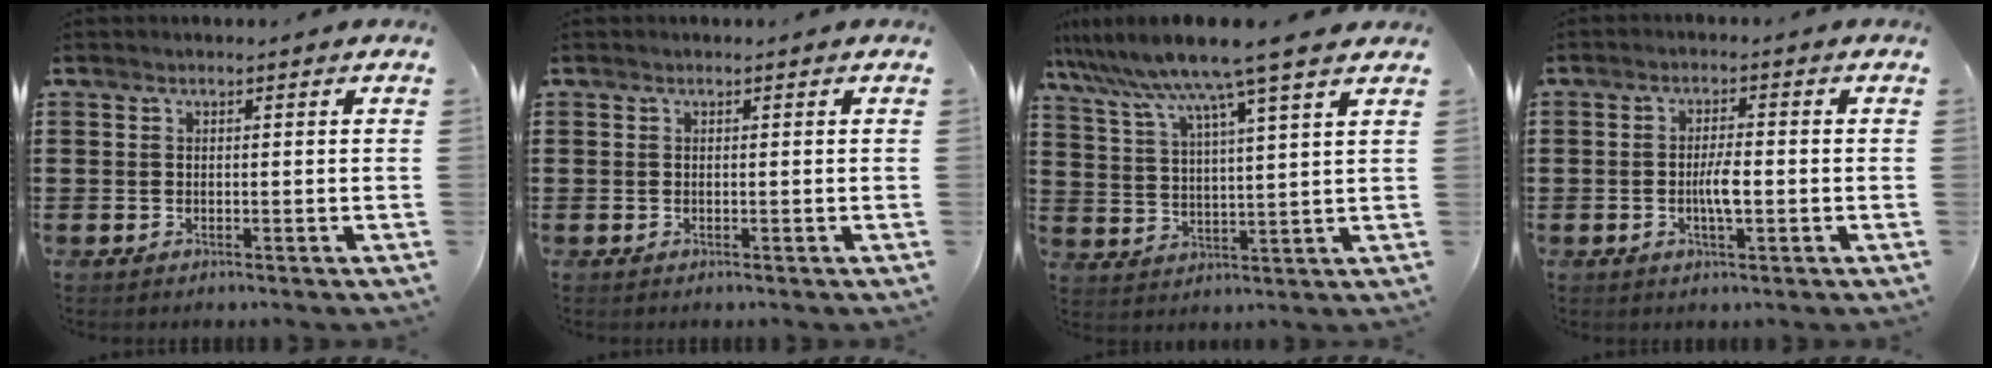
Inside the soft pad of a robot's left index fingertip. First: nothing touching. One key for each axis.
{"total": 0.0}
{"total": 8.7, "fx": 7.1, "fy": -0.9, "fz": 5.0, "tx": -0.122, "ty": -0.041, "tz": 0.113}
{"total": 3.9, "fx": -0.7, "fy": 1.0, "fz": 3.7, "tx": -0.072, "ty": 0.001, "tz": -0.015}